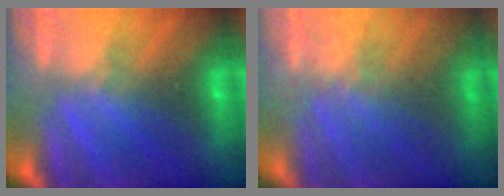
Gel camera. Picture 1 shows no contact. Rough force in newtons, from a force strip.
{"total": 11.5}